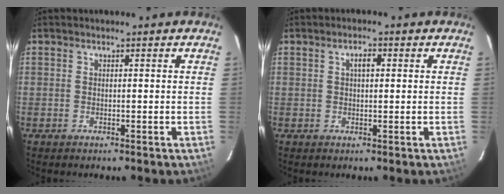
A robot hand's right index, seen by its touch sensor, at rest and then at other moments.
{"total": 2.1, "force": [0.6, 1.0, 1.7], "torque": [-0.030, 0.008, 0.010]}